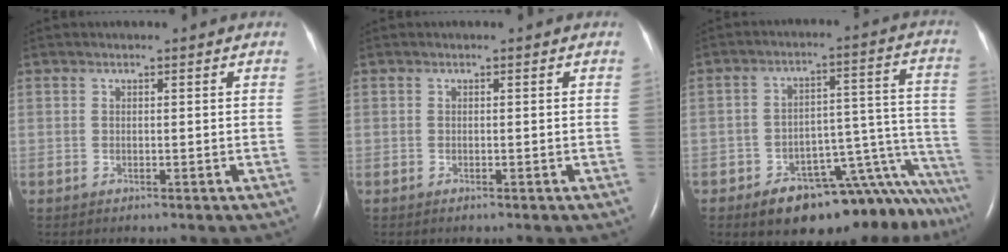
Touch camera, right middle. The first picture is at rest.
{"total": 0.0}
{"total": 17.7, "force": [-14.8, 4.0, 8.8], "torque": [-0.015, 0.058, -0.193]}